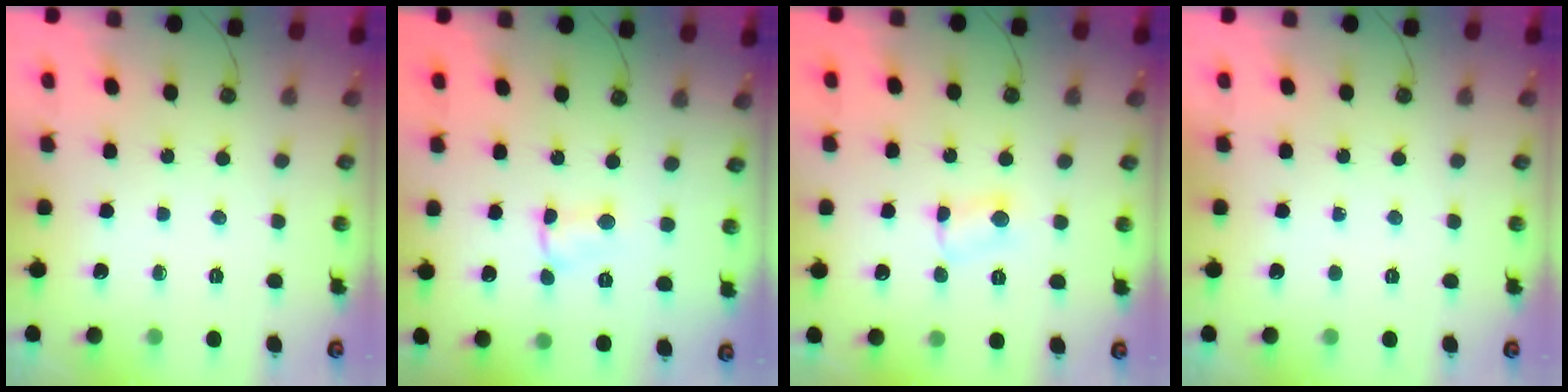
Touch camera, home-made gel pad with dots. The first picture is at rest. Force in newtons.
{"total": 1.7, "press": 1.6, "slide": 0.5}
{"total": 4.1, "press": 4.1, "slide": 0.7}
{"total": 0.0}